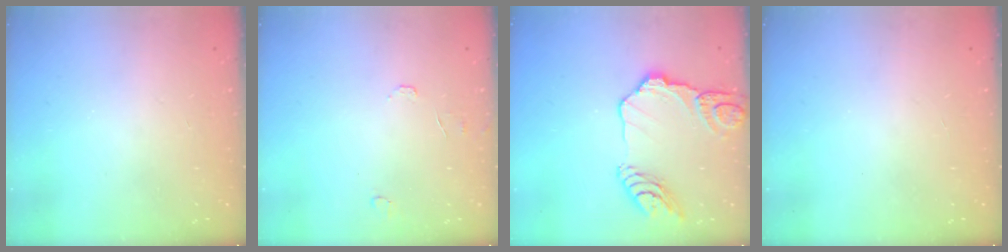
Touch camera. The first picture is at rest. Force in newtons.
{"total": 6.6, "press": 6.6, "slide": 0.5}
{"total": 14.6, "press": 14.5, "slide": 1.4}
{"total": 0.0}